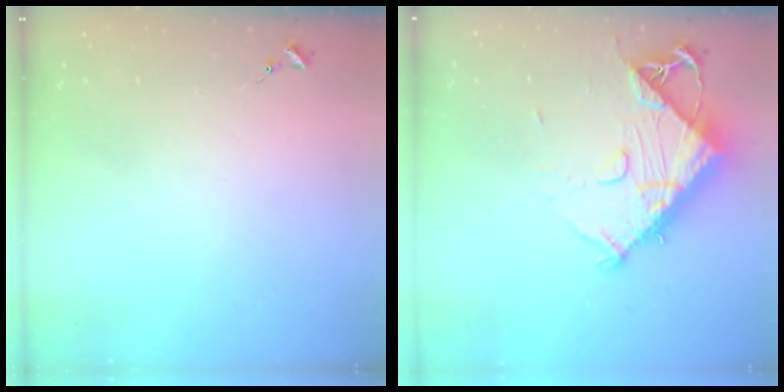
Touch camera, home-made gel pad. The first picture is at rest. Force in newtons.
{"total": 12.5, "press": 12.5, "slide": 1.3}